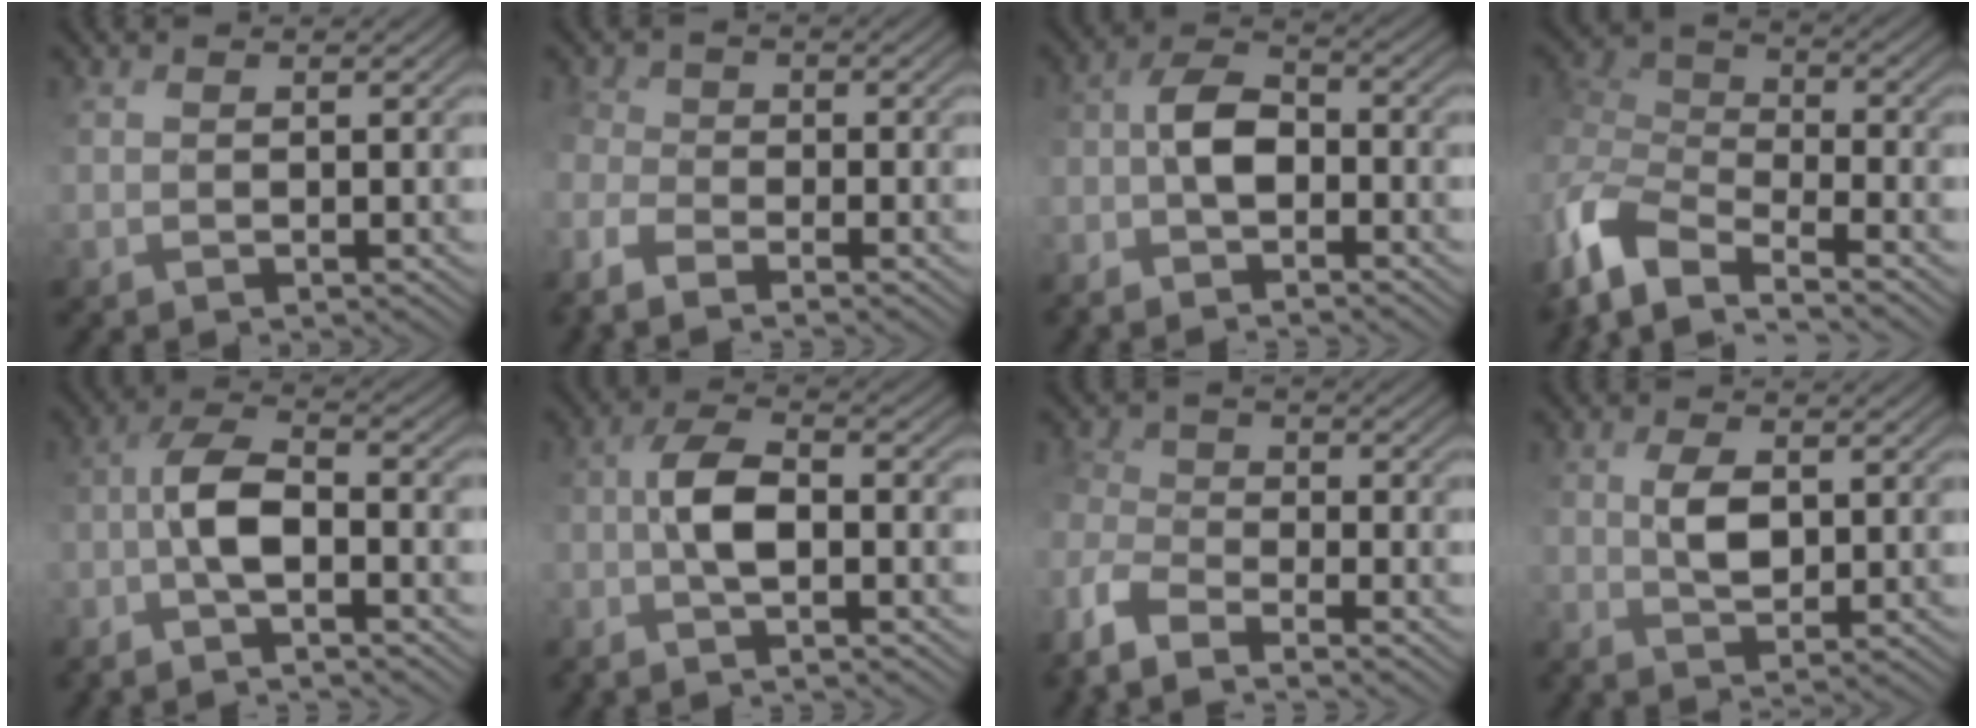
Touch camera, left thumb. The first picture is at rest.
{"total": 5.1, "force": [-3.7, 2.3, 2.6], "torque": [-0.069, -0.013, -0.087]}
{"total": 5.5, "force": [-2.9, 2.7, 3.9], "torque": [-0.078, 0.007, -0.072]}
{"total": 8.8, "force": [-5.5, 3.9, 5.7], "torque": [-0.131, -0.009, -0.122]}
{"total": 6.1, "force": [-2.6, 2.0, 5.2], "torque": [-0.103, 0.009, -0.064]}
{"total": 5.6, "force": [-1.7, 2.0, 5.0], "torque": [-0.101, 0.009, -0.044]}
{"total": 7.1, "force": [-5.5, 2.6, 3.6], "torque": [-0.100, -0.017, -0.123]}
{"total": 3.7, "force": [0.2, 2.1, 3.1], "torque": [-0.069, 0.000, 0.004]}